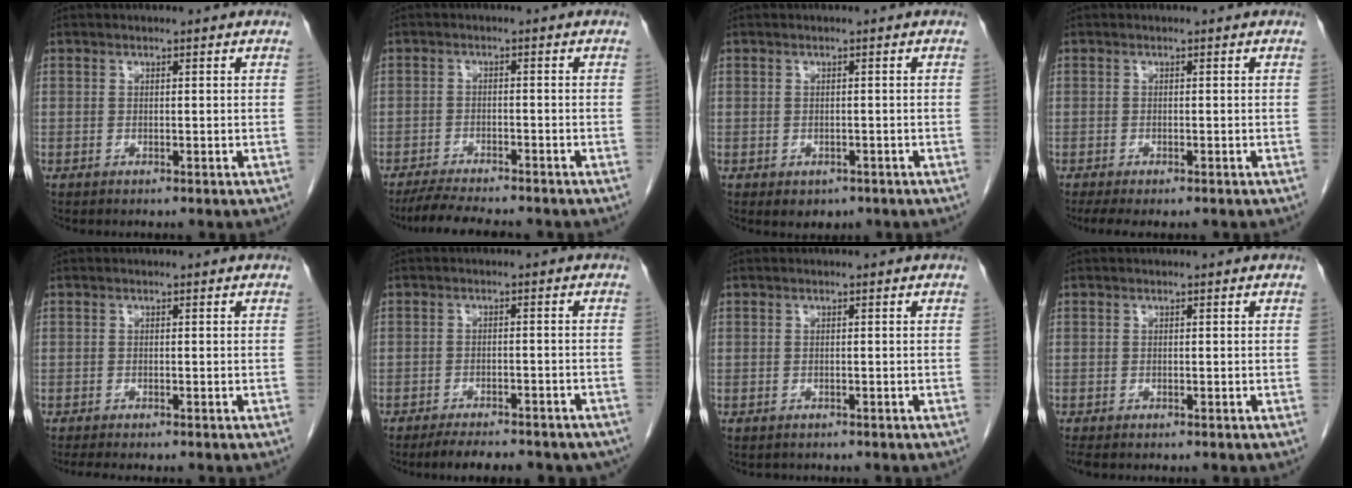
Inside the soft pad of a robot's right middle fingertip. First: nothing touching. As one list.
[{"total": 7.4, "force": [-6.7, 0.9, 3.2], "torque": [-0.051, -0.017, -0.107]}, {"total": 2.4, "force": [-1.3, 1.7, 1.0], "torque": [-0.009, 0.001, -0.006]}, {"total": 4.2, "force": [-3.2, 1.2, 2.4], "torque": [-0.036, -0.012, -0.045]}, {"total": 2.8, "force": [-2.4, 0.3, 1.4], "torque": [-0.020, -0.006, -0.033]}, {"total": 12.9, "force": [-11.2, 3.7, 5.3], "torque": [-0.078, 0.002, -0.133]}, {"total": 0.8, "force": [-0.6, 0.4, 0.0], "torque": [-0.009, 0.001, -0.009]}, {"total": 1.2, "force": [-1.0, 0.4, 0.5], "torque": [-0.011, -0.004, -0.015]}]